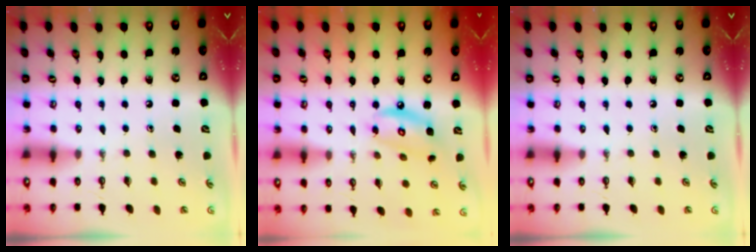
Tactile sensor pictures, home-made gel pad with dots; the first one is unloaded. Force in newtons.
{"total": 8.9, "press": 8.9, "slide": 0.7}
{"total": 0.0}